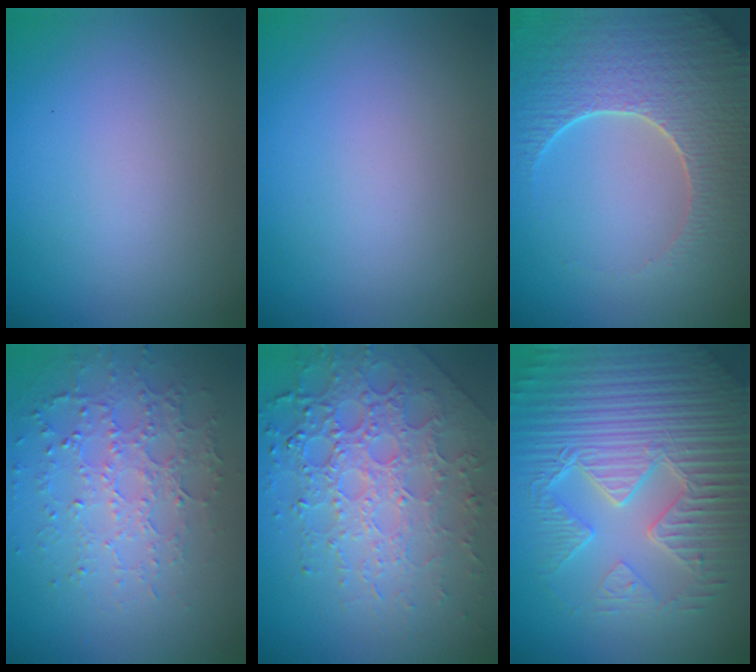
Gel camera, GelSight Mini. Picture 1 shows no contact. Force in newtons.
{"total": 0.0}
{"total": 6.9, "press": 5.6, "slide": 3.9}
{"total": 3.8, "press": 3.4, "slide": 1.7}
{"total": 8.1, "press": 5.6, "slide": 5.9}
{"total": 8.9, "press": 6.4, "slide": 6.1}